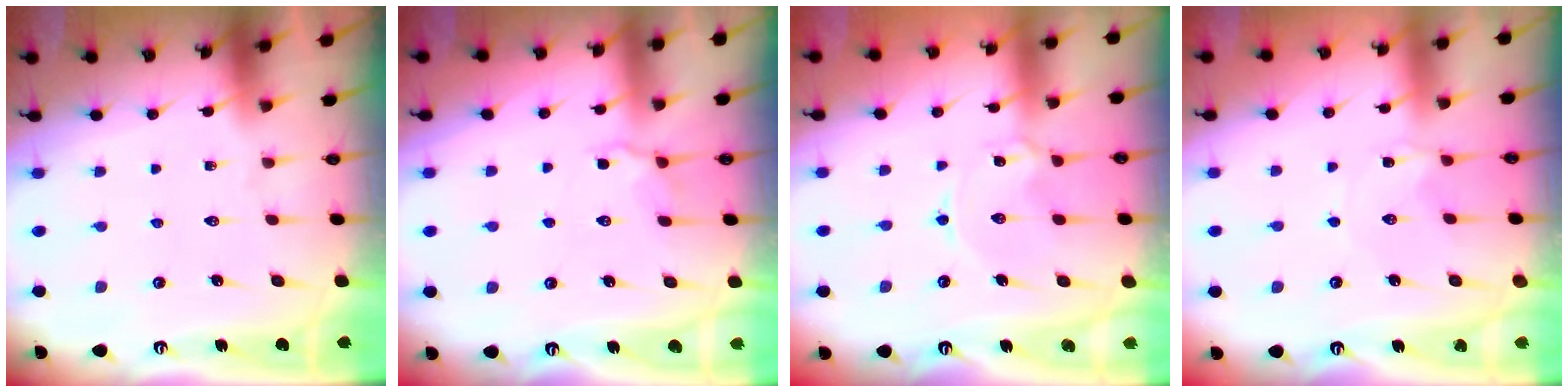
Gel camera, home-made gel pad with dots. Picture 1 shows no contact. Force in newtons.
{"total": 5.1, "press": 4.8, "slide": 1.8}
{"total": 2.4, "press": 2.4, "slide": 0.1}
{"total": 1.8, "press": 1.7, "slide": 0.3}